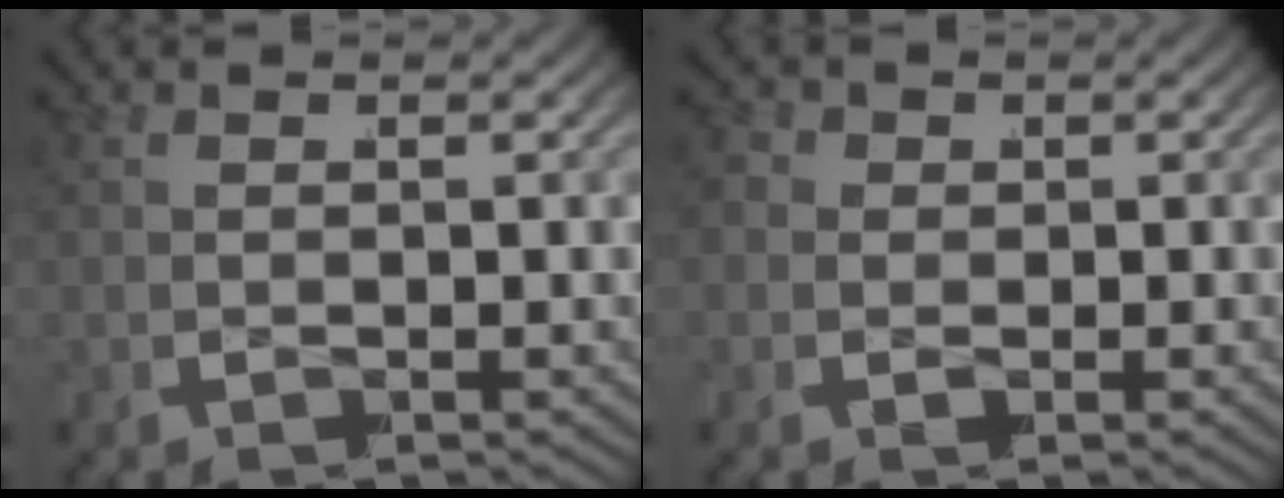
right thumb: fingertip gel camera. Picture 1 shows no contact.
{"total": 2.5, "force": [-0.1, 2.4, 0.8], "torque": [-0.026, -0.014, -0.001]}